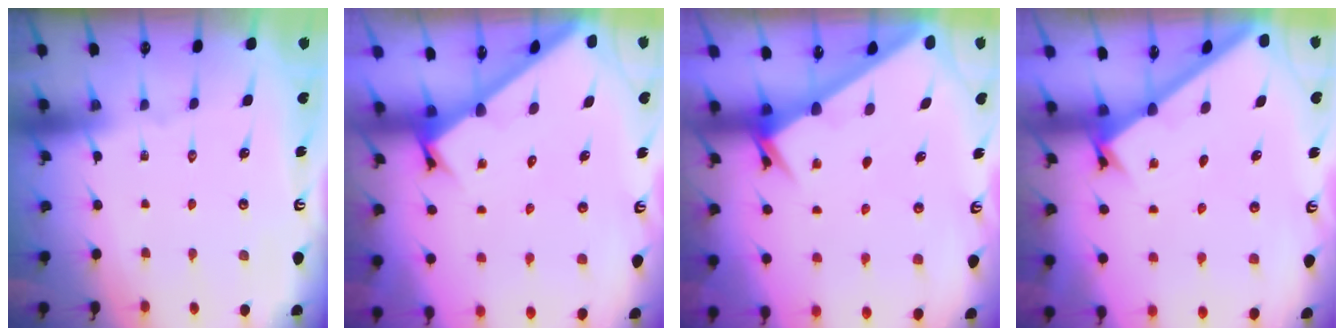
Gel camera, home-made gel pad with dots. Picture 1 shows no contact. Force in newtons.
{"total": 2.4, "press": 2.4, "slide": 0.2}
{"total": 2.6, "press": 2.6, "slide": 0.3}
{"total": 1.8, "press": 1.8, "slide": 0.2}